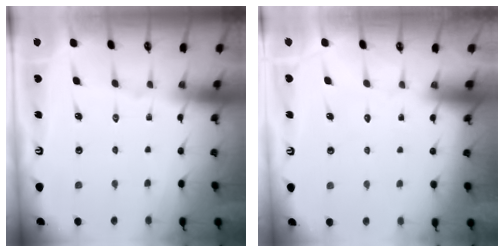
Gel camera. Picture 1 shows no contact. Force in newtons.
{"total": 1.5, "press": 1.5, "slide": 0.2}